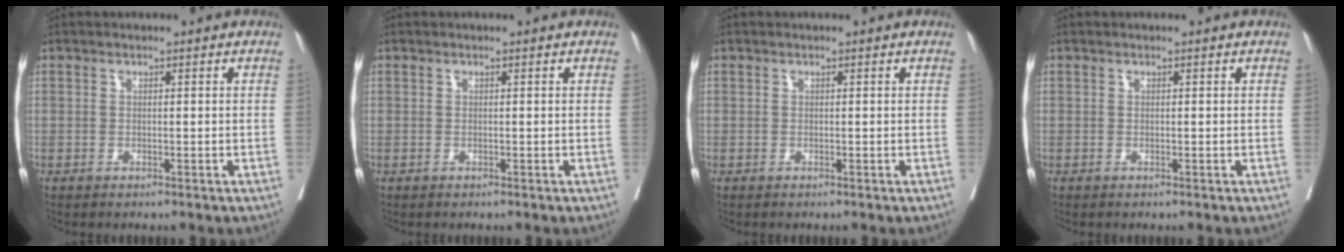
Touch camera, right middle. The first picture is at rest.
{"total": 0.0}
{"total": 0.0}
{"total": 0.0}